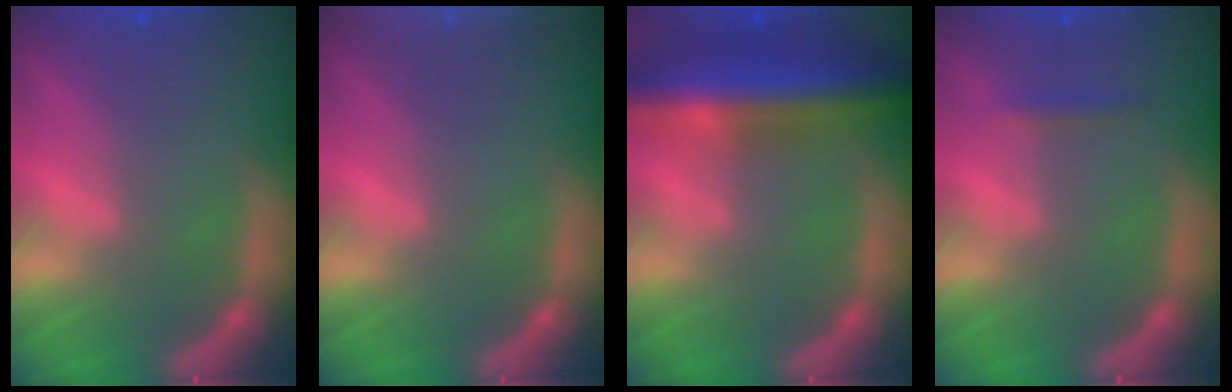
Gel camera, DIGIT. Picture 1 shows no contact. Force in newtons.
{"total": 7.9}
{"total": 10.0}
{"total": 0.9}